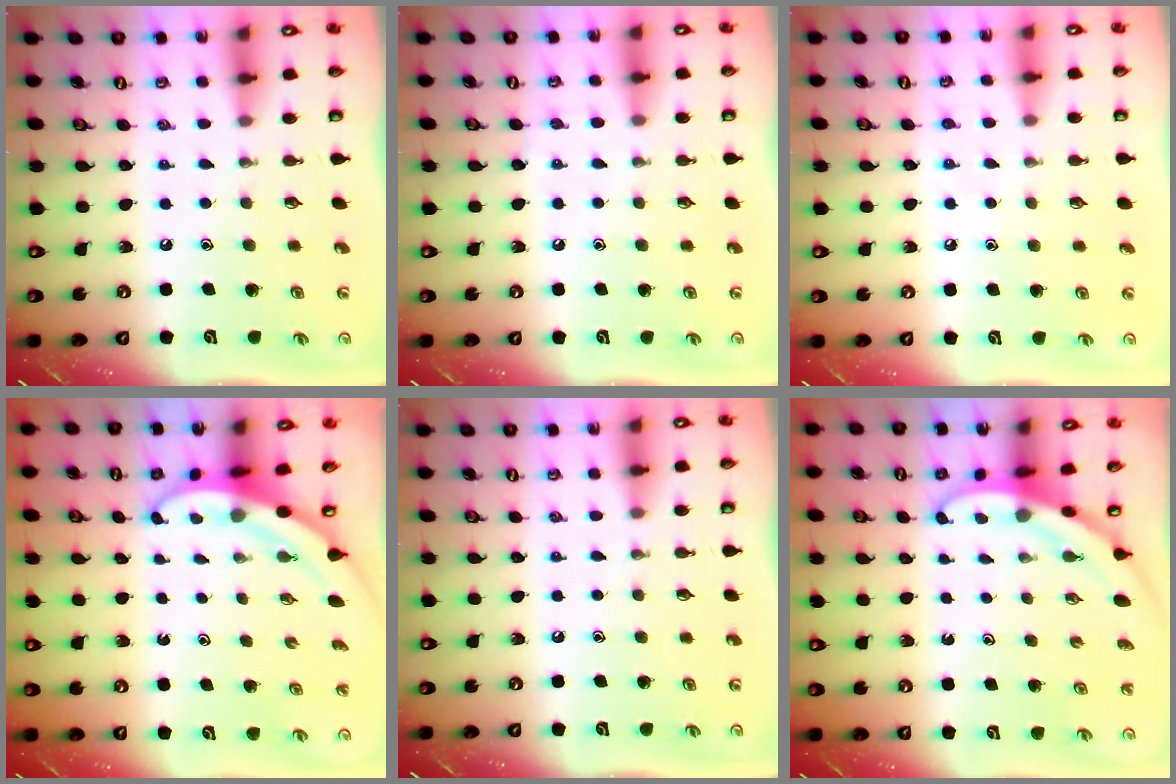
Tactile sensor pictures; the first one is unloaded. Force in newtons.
{"total": 4.1, "press": 4.1, "slide": 0.4}
{"total": 4.8, "press": 4.6, "slide": 1.1}
{"total": 3.4, "press": 3.4, "slide": 0.1}
{"total": 0.0}
{"total": 3.2, "press": 3.2, "slide": 0.2}